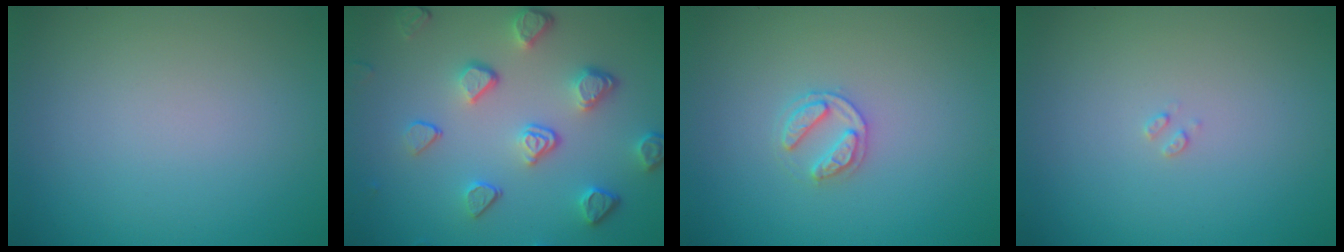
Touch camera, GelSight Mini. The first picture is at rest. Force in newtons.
{"total": 4.8, "press": 3.7, "slide": 3.1}
{"total": 2.0, "press": 2.0, "slide": 0.3}
{"total": 0.6, "press": 0.6, "slide": 0.2}